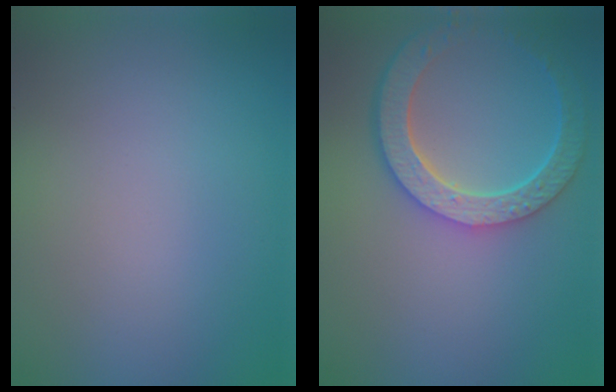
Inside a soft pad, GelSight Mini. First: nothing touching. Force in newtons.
{"total": 5.9, "press": 4.7, "slide": 3.6}